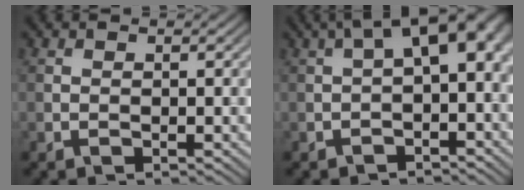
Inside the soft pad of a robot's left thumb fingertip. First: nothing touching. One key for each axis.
{"total": 8.0, "fx": 0.3, "fy": 3.5, "fz": 7.2, "tx": -0.101, "ty": 0.021, "tz": -0.004}